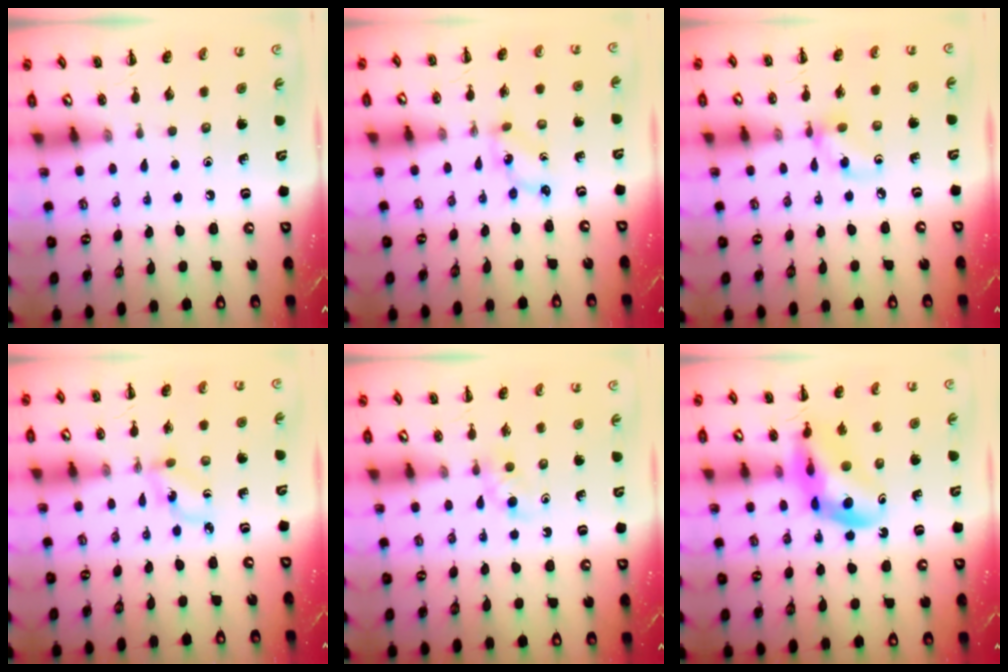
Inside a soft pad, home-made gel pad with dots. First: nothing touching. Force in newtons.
{"total": 1.4, "press": 1.4, "slide": 0.3}
{"total": 5.6, "press": 5.6, "slide": 0.1}
{"total": 1.8, "press": 1.7, "slide": 0.5}
{"total": 3.0, "press": 2.7, "slide": 1.4}
{"total": 12.3, "press": 11.9, "slide": 3.3}